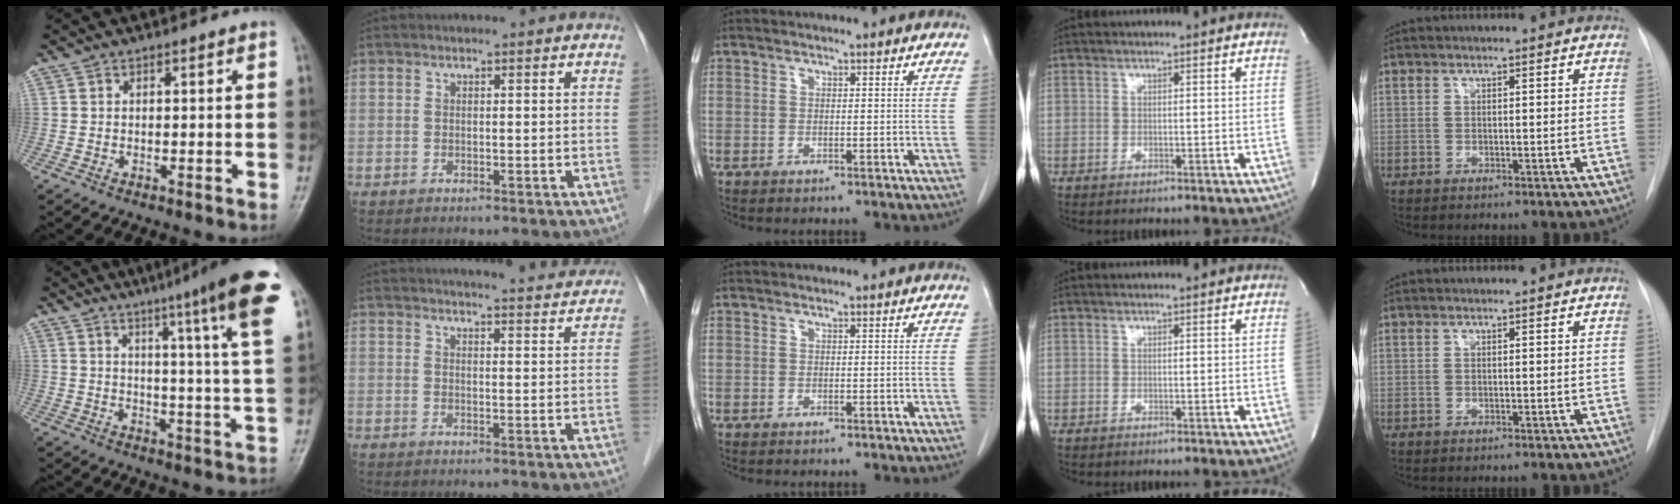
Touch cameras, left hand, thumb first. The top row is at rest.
{"thumb": {"total": 17.6, "force": [10.7, 0.5, 14.0], "torque": [-0.177, -0.045, 0.124]}, "index": {"total": 17.5, "force": [16.9, 1.4, 4.6], "torque": [-0.056, -0.012, 0.200]}}